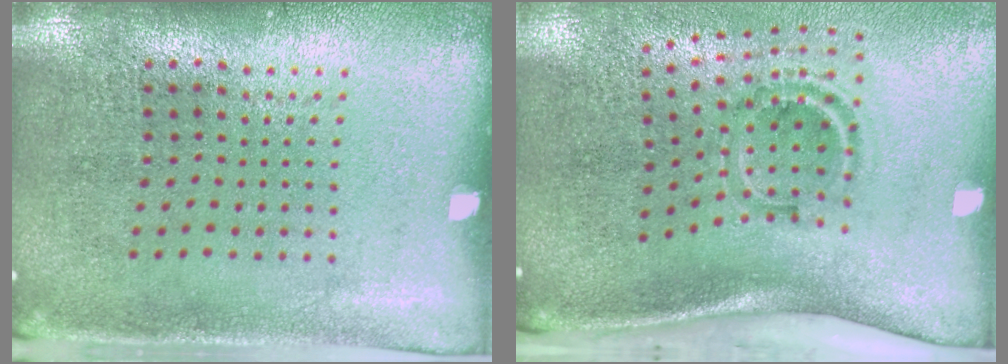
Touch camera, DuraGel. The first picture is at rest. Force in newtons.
{"total": 2.0, "press": 1.2, "slide": 1.7}